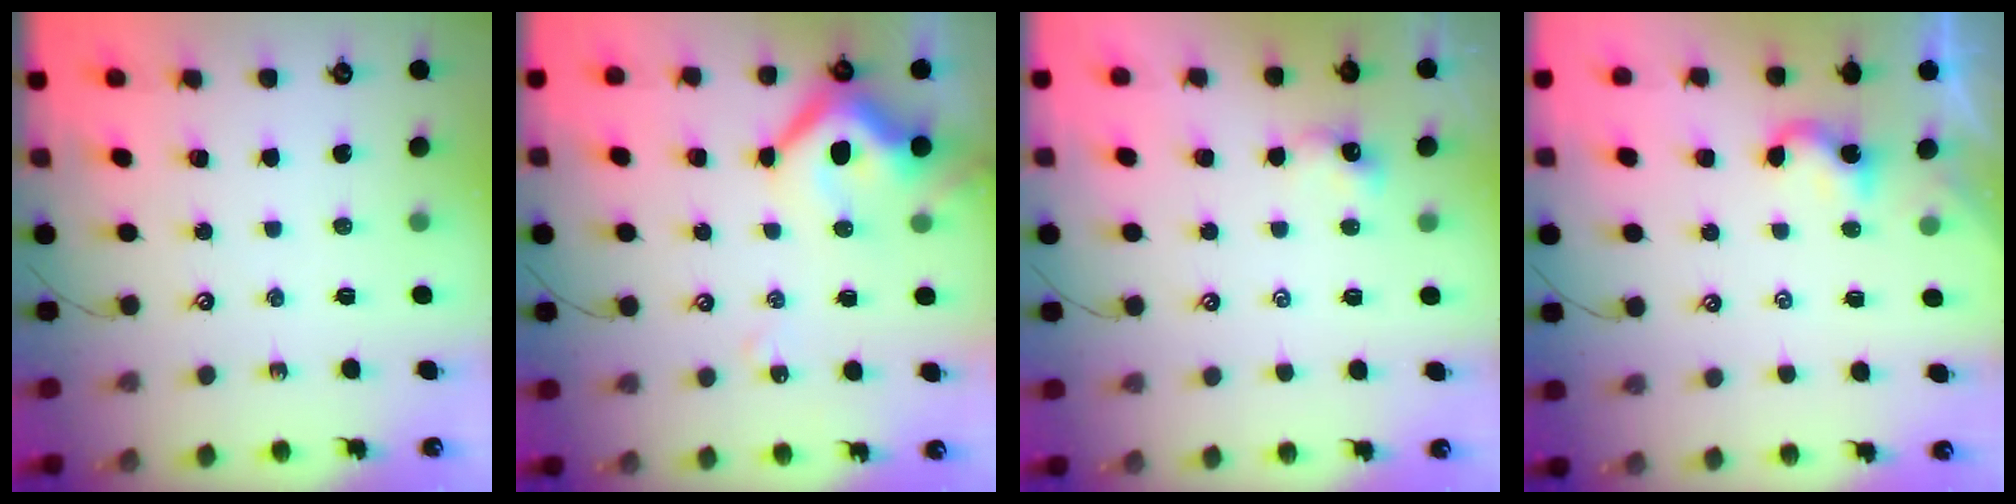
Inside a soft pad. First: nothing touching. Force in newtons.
{"total": 11.0, "press": 10.9, "slide": 1.3}
{"total": 2.9, "press": 2.9, "slide": 0.1}
{"total": 2.8, "press": 2.7, "slide": 0.3}